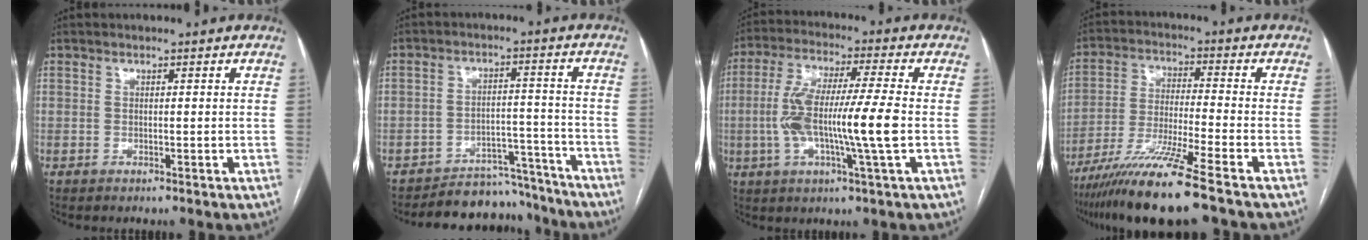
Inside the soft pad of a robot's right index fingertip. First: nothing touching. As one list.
[{"total": 10.7, "force": [-10.0, 3.8, -0.6], "torque": [0.036, 0.042, -0.139]}, {"total": 13.0, "force": [-1.5, 0.4, 12.9], "torque": [-0.253, 0.007, -0.034]}, {"total": 12.8, "force": [-9.3, -1.3, 8.8], "torque": [-0.166, -0.039, -0.166]}]